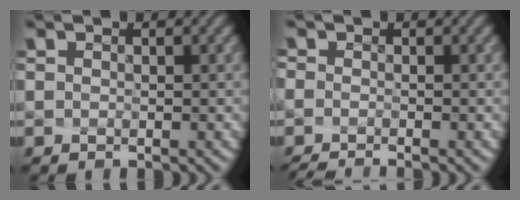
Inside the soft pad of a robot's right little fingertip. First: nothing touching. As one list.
[{"total": 2.0, "force": [-1.8, 0.5, 0.7], "torque": [-0.027, -0.006, -0.016]}]